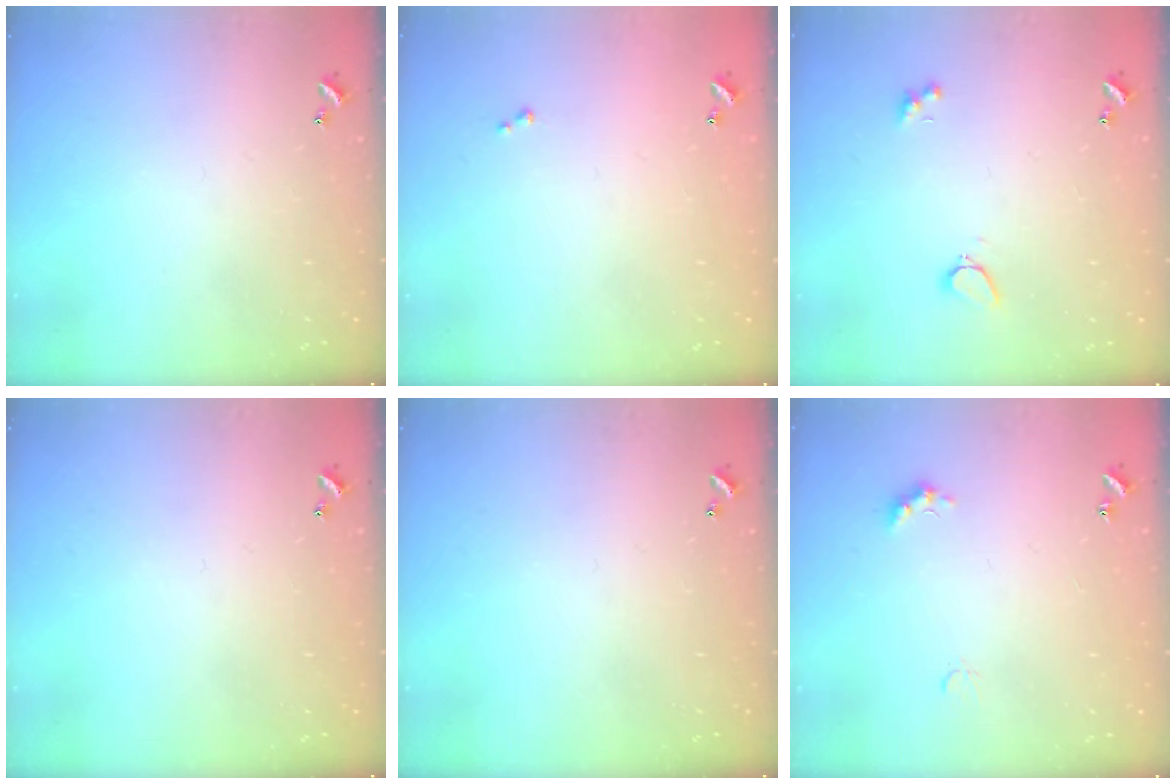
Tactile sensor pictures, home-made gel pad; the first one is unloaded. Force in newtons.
{"total": 0.0}
{"total": 3.7, "press": 3.6, "slide": 0.7}
{"total": 0.0}
{"total": 0.0}
{"total": 2.8, "press": 2.7, "slide": 0.6}